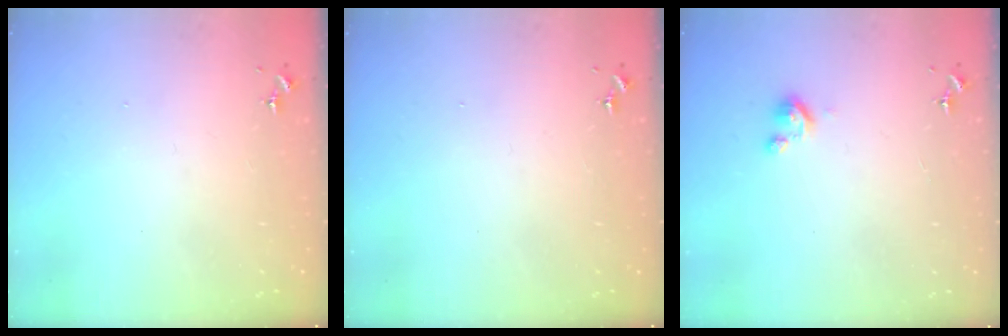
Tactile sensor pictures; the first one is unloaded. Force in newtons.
{"total": 0.0}
{"total": 2.8, "press": 2.8, "slide": 0.3}